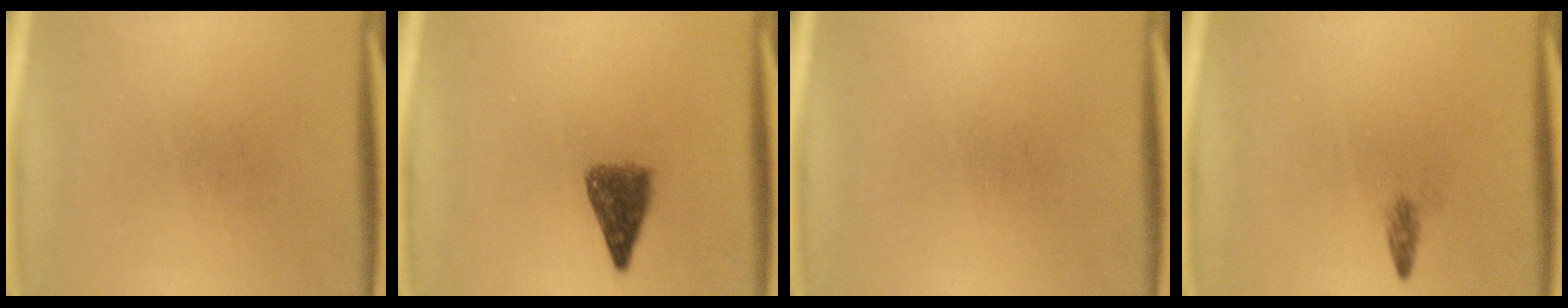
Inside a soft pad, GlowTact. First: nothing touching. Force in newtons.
{"total": 4.7}
{"total": 0.0}
{"total": 1.1}